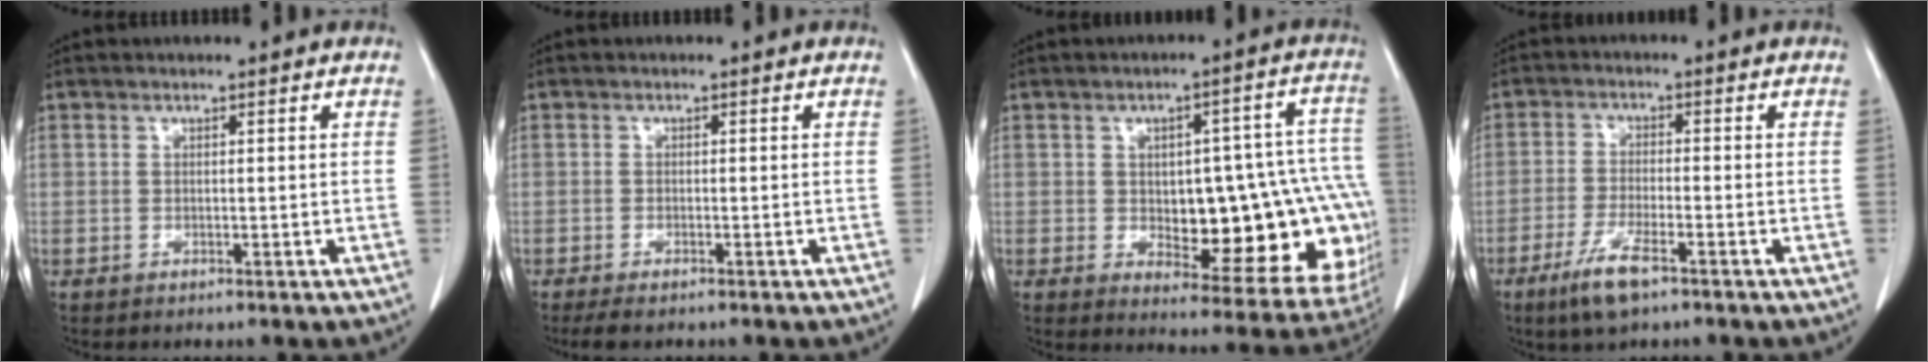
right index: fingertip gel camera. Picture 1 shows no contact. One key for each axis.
{"total": 2.7, "fx": -2.1, "fy": 0.7, "fz": 1.5, "tx": -0.028, "ty": -0.007, "tz": -0.030}
{"total": 21.3, "fx": -2.7, "fy": 7.9, "fz": 19.5, "tx": -0.161, "ty": 0.041, "tz": -0.004}
{"total": 6.5, "fx": -4.1, "fy": 1.1, "fz": 4.9, "tx": -0.106, "ty": -0.011, "tz": -0.073}